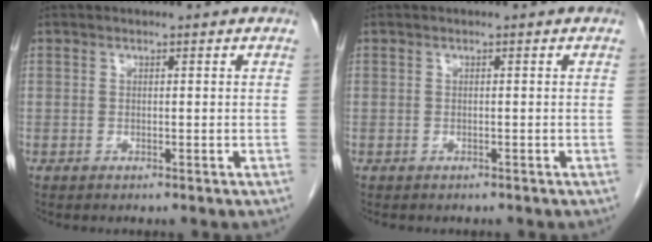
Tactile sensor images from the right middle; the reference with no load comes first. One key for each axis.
{"total": 1.1, "fx": -0.9, "fy": 0.5, "fz": 0.3, "tx": -0.012, "ty": 0.000, "tz": -0.012}